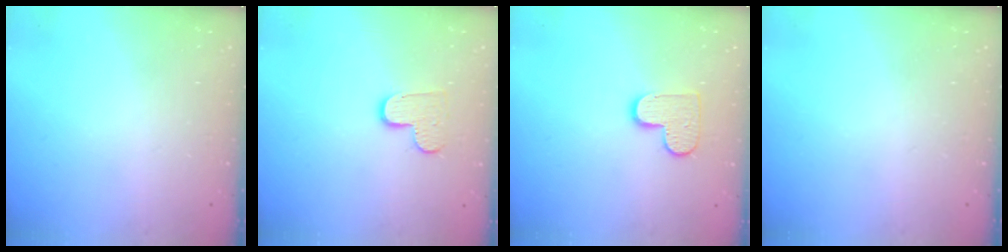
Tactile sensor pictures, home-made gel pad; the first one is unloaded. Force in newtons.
{"total": 8.5, "press": 8.4, "slide": 0.6}
{"total": 9.2, "press": 9.2, "slide": 0.2}
{"total": 0.0}